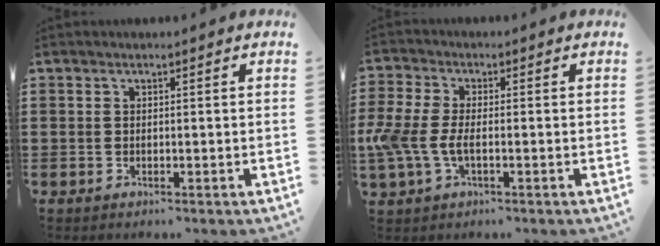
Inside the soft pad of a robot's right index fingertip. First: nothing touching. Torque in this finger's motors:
{"motor_torque": [1.45, -0.47, 0.32, 0.21]}